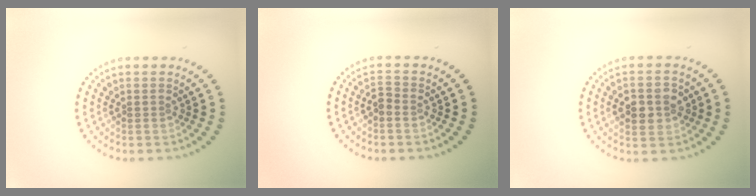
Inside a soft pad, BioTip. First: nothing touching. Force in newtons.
{"total": 1.1, "press": 1.0, "slide": 0.5}
{"total": 3.8, "press": 3.8, "slide": 0.2}